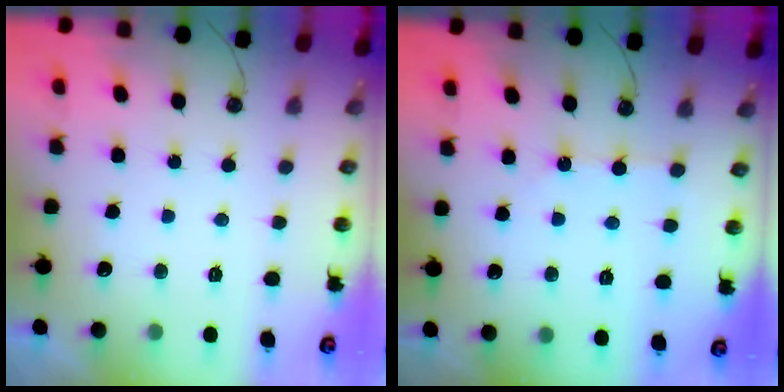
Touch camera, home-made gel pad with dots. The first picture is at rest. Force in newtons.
{"total": 2.0, "press": 1.9, "slide": 0.3}